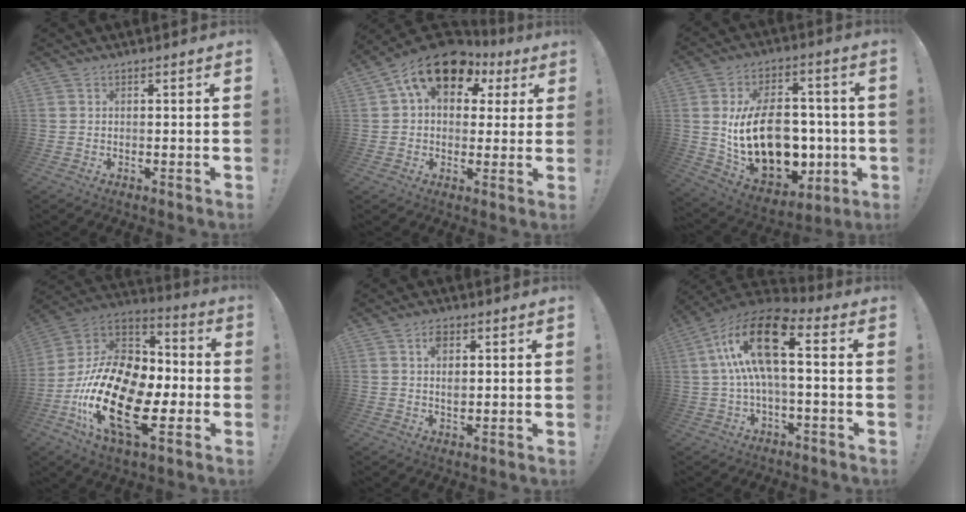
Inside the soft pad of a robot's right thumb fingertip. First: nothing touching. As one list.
[{"total": 16.0, "force": [8.2, 9.6, 9.8], "torque": [-0.156, -0.036, 0.148]}, {"total": 22.7, "force": [-1.3, 15.1, 17.0], "torque": [-0.298, 0.001, -0.004]}, {"total": 25.7, "force": [-8.7, 13.7, 20.0], "torque": [-0.408, 0.034, -0.140]}, {"total": 3.8, "force": [1.3, 2.1, 2.9], "torque": [-0.038, -0.003, 0.018]}, {"total": 17.2, "force": [3.1, 6.6, 15.6], "torque": [-0.296, -0.002, 0.045]}]